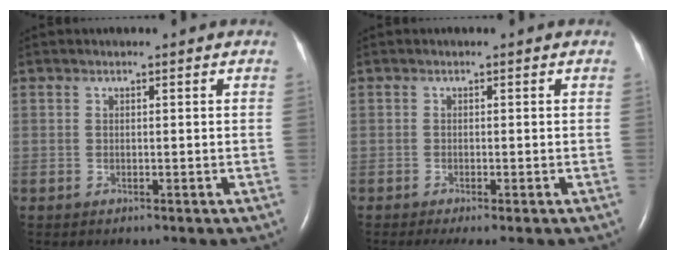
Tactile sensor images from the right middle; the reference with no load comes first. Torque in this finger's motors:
{"motor_torque": [0.22, -0.19, 0.07, 0.03]}